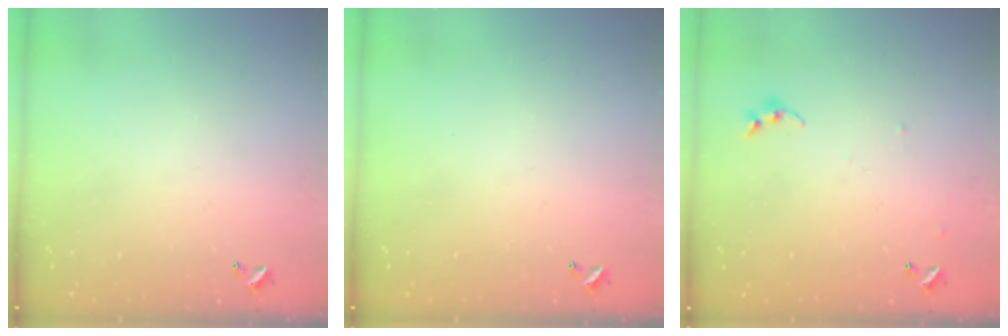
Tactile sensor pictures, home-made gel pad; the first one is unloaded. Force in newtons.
{"total": 0.0}
{"total": 5.1, "press": 5.0, "slide": 0.5}